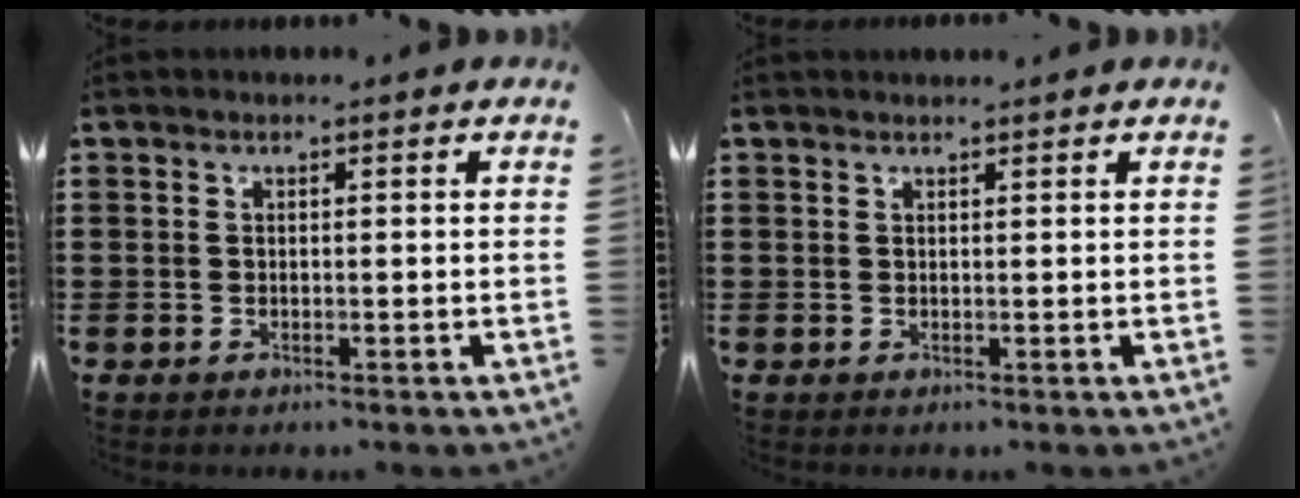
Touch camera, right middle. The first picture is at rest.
{"total": 0.6, "force": [0.6, -0.1, 0.0], "torque": [0.006, -0.004, 0.011]}